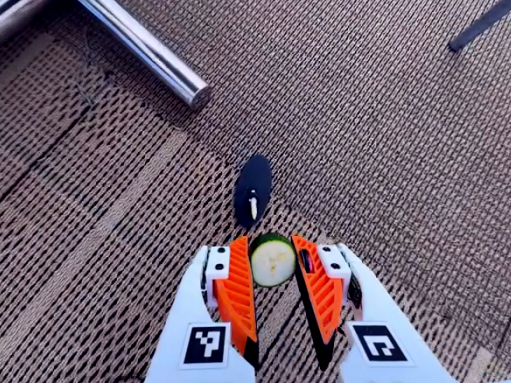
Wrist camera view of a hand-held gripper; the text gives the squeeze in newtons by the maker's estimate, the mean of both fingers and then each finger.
{"total": 7.3, "left": 7.0, "right": 7.6}